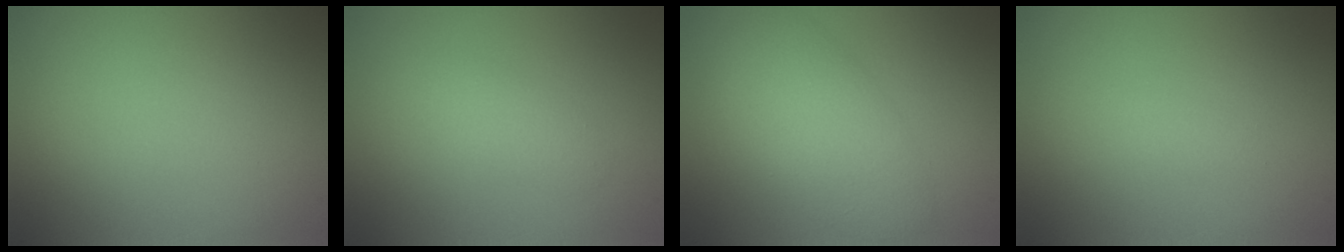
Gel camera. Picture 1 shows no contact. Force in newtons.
{"total": 1.5, "press": 1.5, "slide": 0.1}
{"total": 5.3, "press": 5.3, "slide": 0.3}
{"total": 0.6, "press": 0.6, "slide": 0.0}